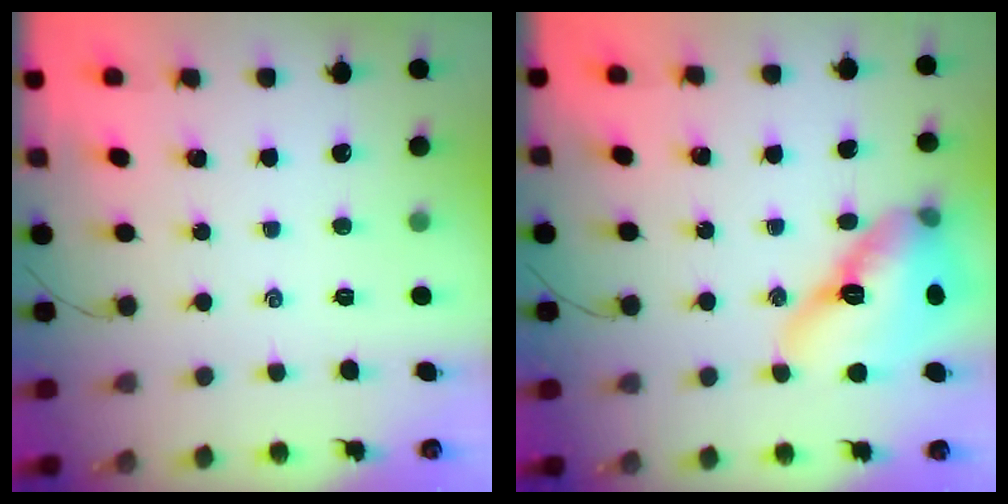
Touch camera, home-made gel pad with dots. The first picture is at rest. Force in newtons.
{"total": 16.7, "press": 16.0, "slide": 4.9}